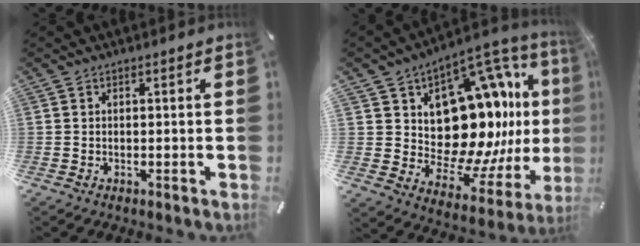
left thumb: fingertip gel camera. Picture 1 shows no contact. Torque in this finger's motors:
{"motor_torque": [2.50, 2.50, 0.82, 0.26, 0.14]}